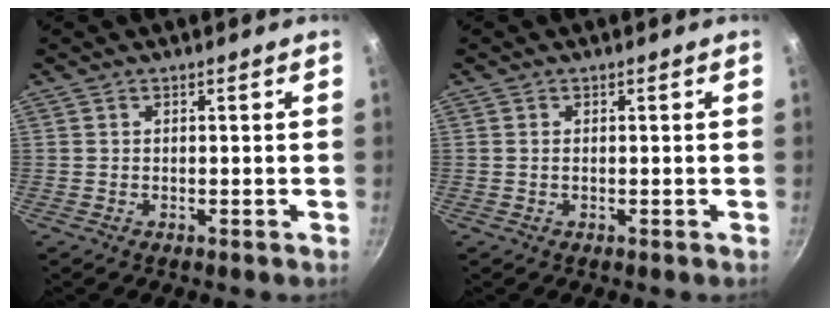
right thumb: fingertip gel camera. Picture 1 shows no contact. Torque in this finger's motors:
{"motor_torque": [-0.08, 0.21, -0.26, 0.13, 0.05]}